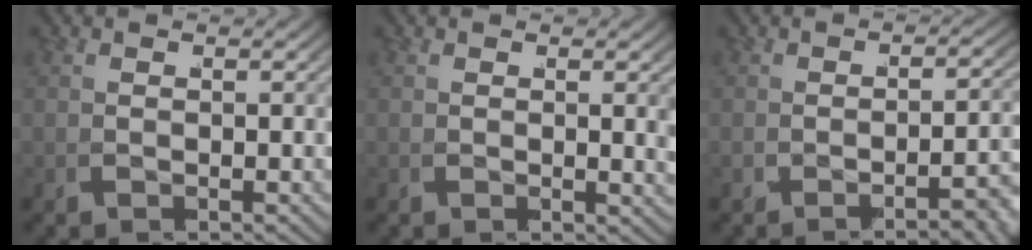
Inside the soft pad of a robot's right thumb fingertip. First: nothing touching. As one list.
[{"total": 1.5, "force": [0.6, 0.1, 1.3], "torque": [-0.011, -0.002, 0.010]}, {"total": 3.7, "force": [-2.5, 0.3, 2.8], "torque": [-0.026, 0.016, -0.044]}]